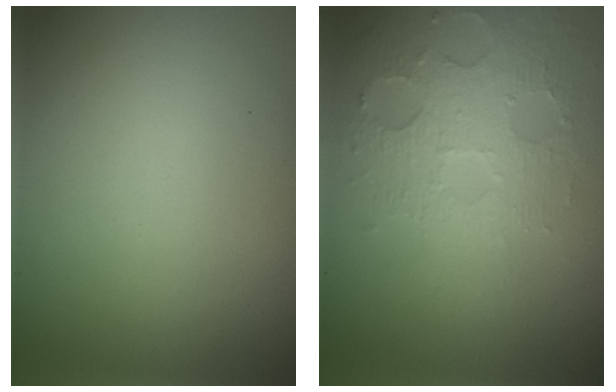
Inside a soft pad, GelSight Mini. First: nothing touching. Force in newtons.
{"total": 3.6, "press": 3.2, "slide": 1.6}